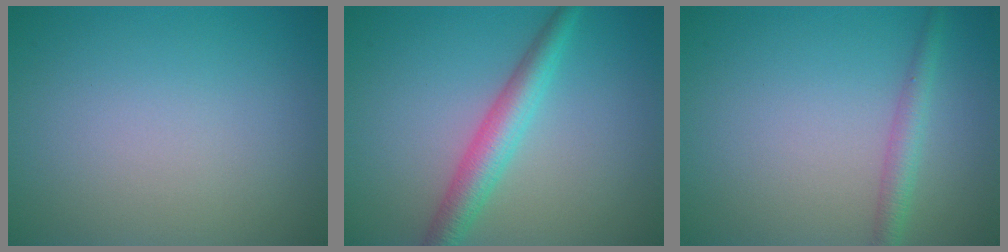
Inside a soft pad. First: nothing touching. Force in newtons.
{"total": 3.8, "press": 3.8, "slide": 0.0}
{"total": 2.0, "press": 2.0, "slide": 0.1}